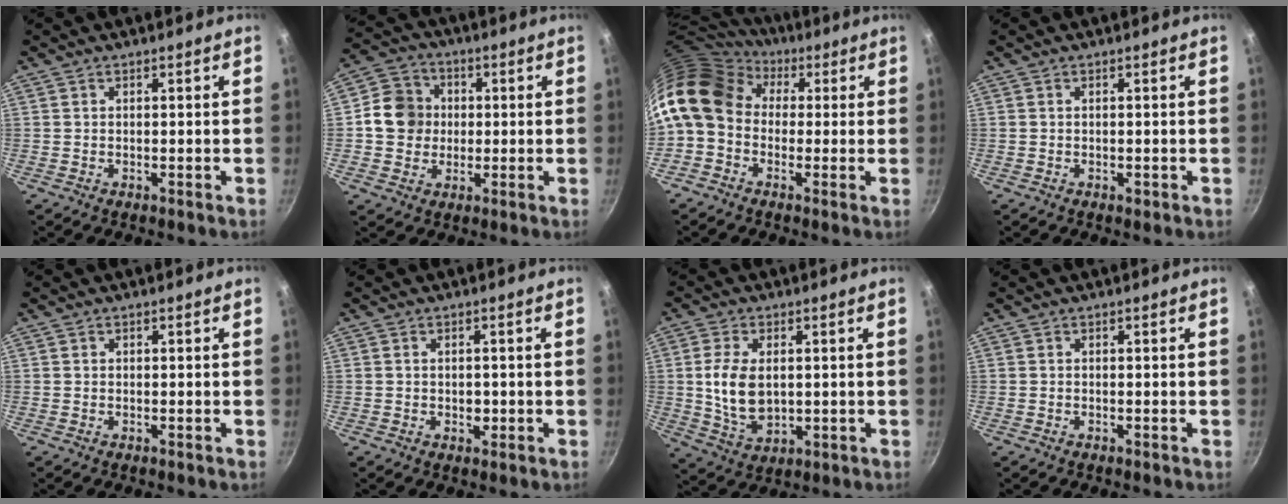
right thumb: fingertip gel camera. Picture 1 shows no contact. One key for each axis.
{"total": 9.3, "fx": 0.3, "fy": 8.5, "fz": 3.8, "tx": -0.034, "ty": 0.013, "tz": -0.011}
{"total": 16.7, "fx": 2.4, "fy": 12.9, "fz": 10.2, "tx": -0.205, "ty": 0.039, "tz": 0.021}
{"total": 0.7, "fx": -0.3, "fy": 0.4, "fz": 0.5, "tx": -0.008, "ty": 0.001, "tz": -0.003}
{"total": 0.0}
{"total": 1.9, "fx": -0.3, "fy": 1.4, "fz": 1.3, "tx": -0.016, "ty": -0.001, "tz": -0.003}
{"total": 9.8, "fx": 0.9, "fy": 6.0, "fz": 7.6, "tx": -0.145, "ty": -0.010, "tz": 0.029}
{"total": 0.0}